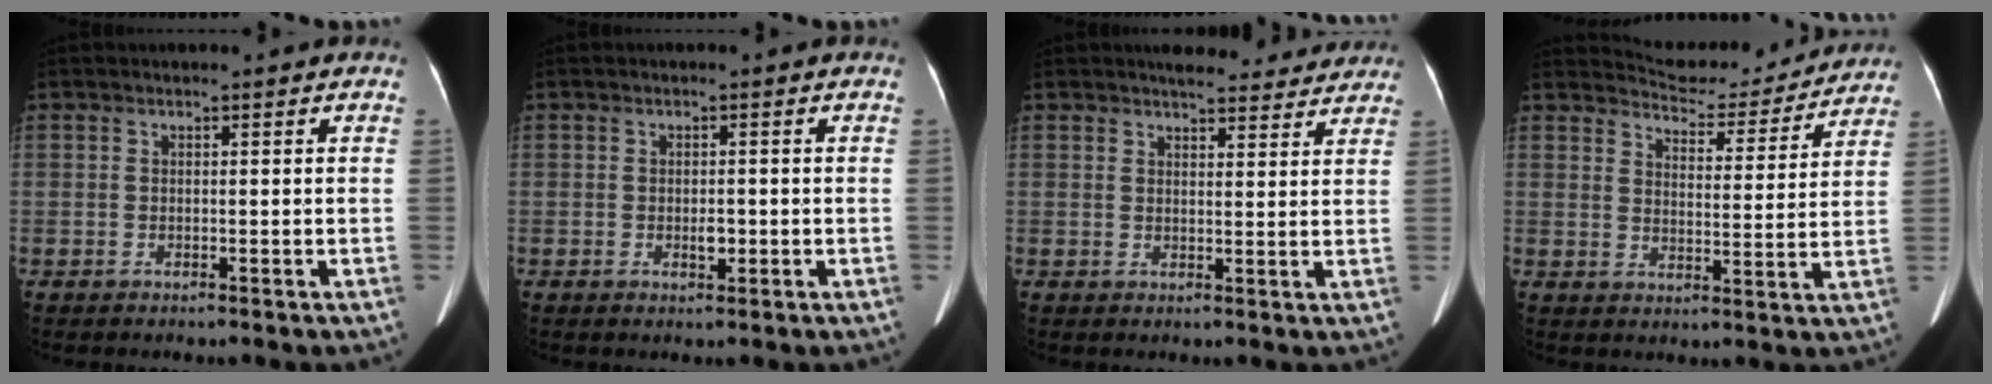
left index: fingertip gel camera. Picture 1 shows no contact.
{"total": 1.8, "force": [-0.5, 0.9, 1.4], "torque": [-0.025, -0.001, -0.006]}
{"total": 9.7, "force": [8.8, 2.8, 2.8], "torque": [-0.020, 0.006, 0.100]}
{"total": 12.1, "force": [11.9, 2.3, 1.2], "torque": [-0.011, -0.009, 0.148]}